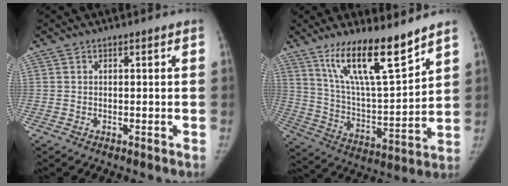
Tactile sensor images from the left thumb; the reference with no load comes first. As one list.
[{"total": 16.4, "force": [11.7, 3.1, 11.0], "torque": [-0.171, -0.075, 0.221]}]